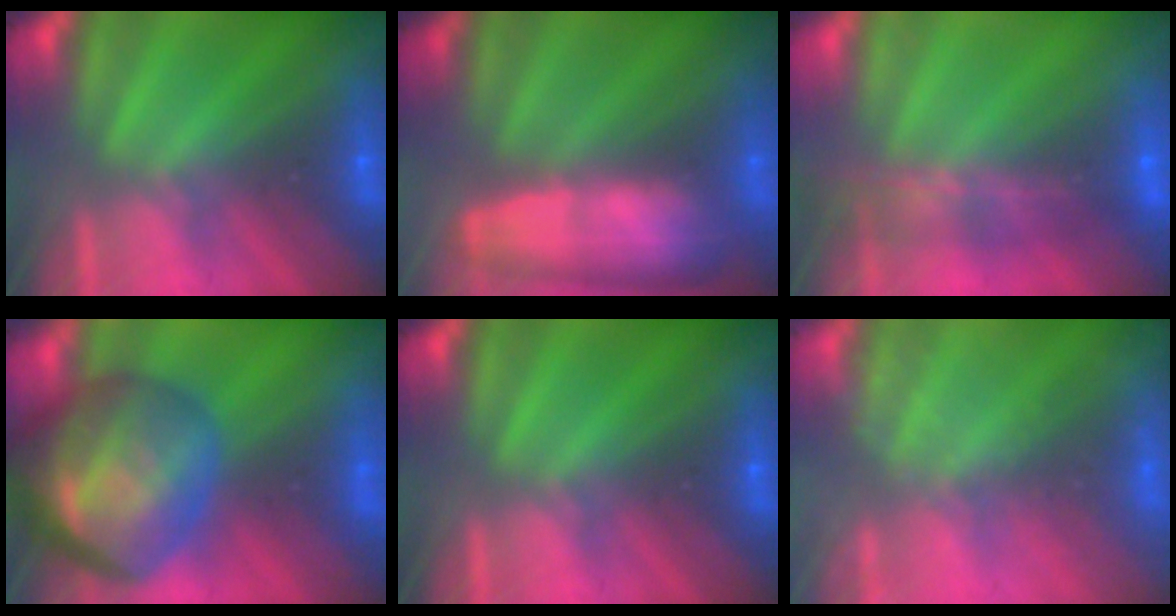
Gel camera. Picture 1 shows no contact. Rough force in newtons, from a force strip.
{"total": 9.4}
{"total": 7.6}
{"total": 10.0}
{"total": 0.0}
{"total": 2.4}